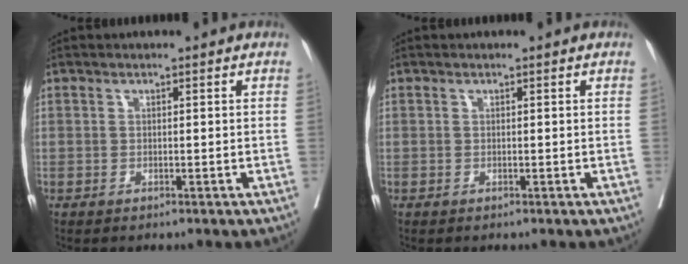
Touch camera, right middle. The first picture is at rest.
{"total": 0.0}